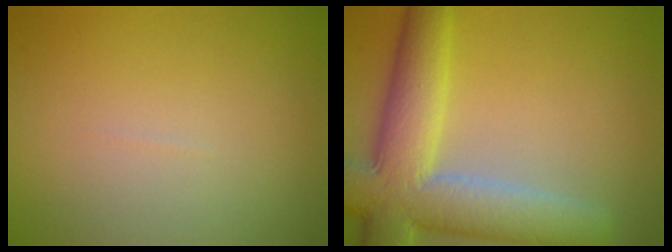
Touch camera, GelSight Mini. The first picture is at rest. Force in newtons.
{"total": 10.2, "press": 10.1, "slide": 0.9}